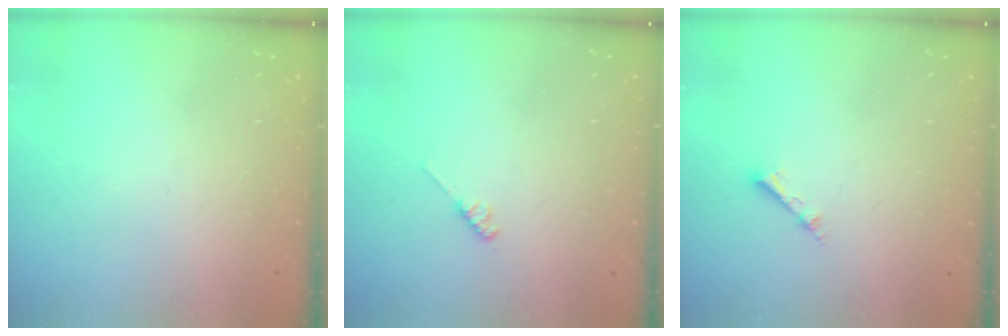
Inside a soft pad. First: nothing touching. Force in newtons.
{"total": 2.6, "press": 2.5, "slide": 0.4}
{"total": 2.1, "press": 2.1, "slide": 0.3}